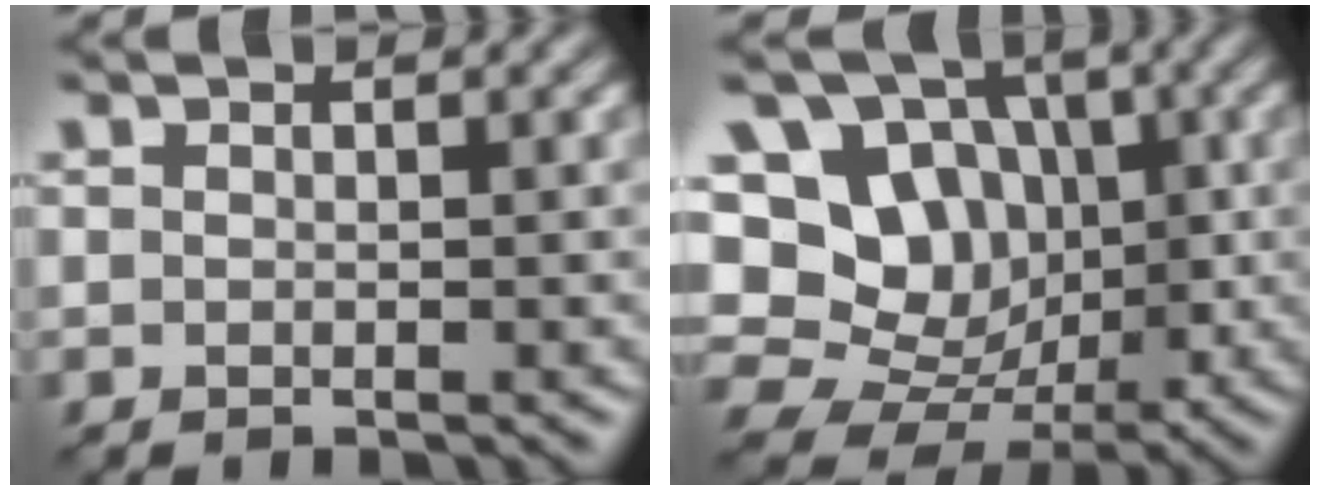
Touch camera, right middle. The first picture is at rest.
{"total": 12.1, "force": [1.9, 10.7, 5.3], "torque": [-0.147, 0.050, 0.016]}